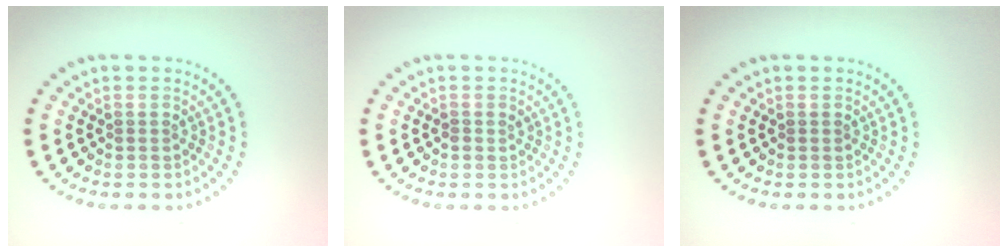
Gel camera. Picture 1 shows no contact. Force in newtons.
{"total": 0.7, "press": 0.7, "slide": 0.1}
{"total": 0.0}